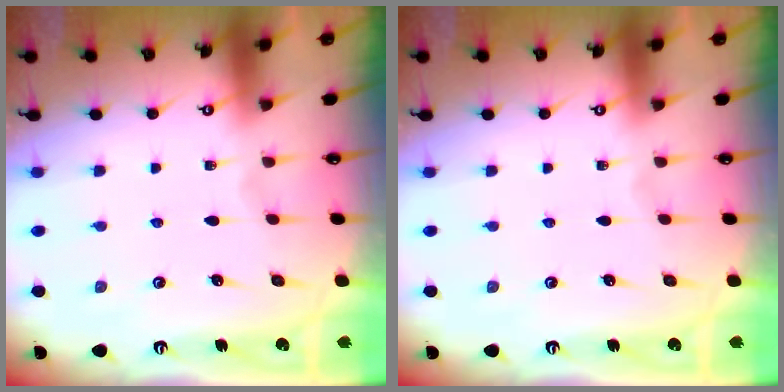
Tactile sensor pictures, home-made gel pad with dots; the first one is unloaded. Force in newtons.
{"total": 0.0}